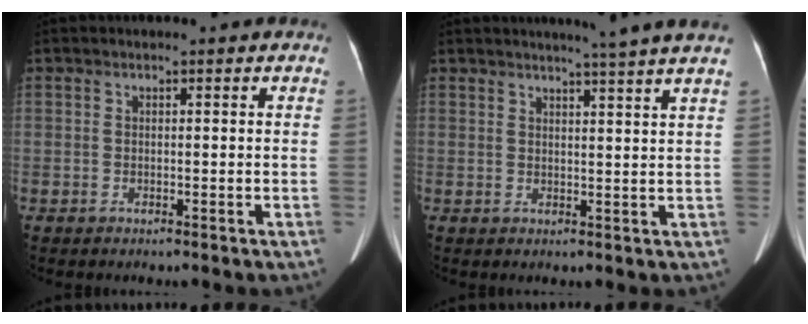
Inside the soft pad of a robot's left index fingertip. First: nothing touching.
{"total": 6.8, "force": [5.8, -1.5, 3.1], "torque": [-0.041, -0.003, 0.061]}